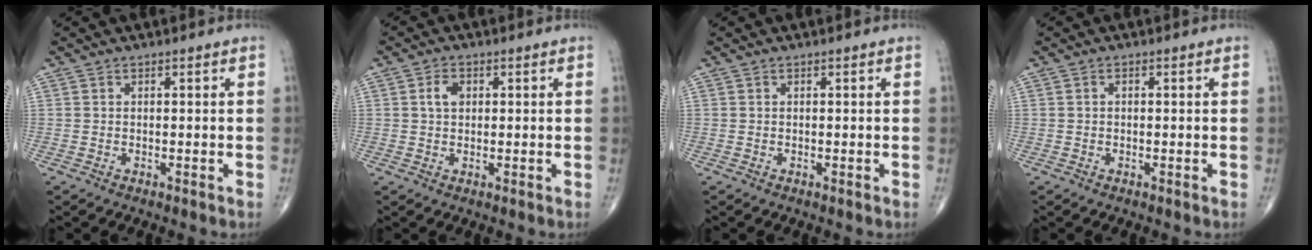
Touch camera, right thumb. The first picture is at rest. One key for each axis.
{"total": 3.1, "fx": 0.7, "fy": 2.1, "fz": 2.2, "tx": -0.036, "ty": 0.003, "tz": 0.012}
{"total": 0.0}
{"total": 0.5, "fx": 0.0, "fy": 0.4, "fz": 0.4, "tx": -0.007, "ty": 0.001, "tz": 0.000}